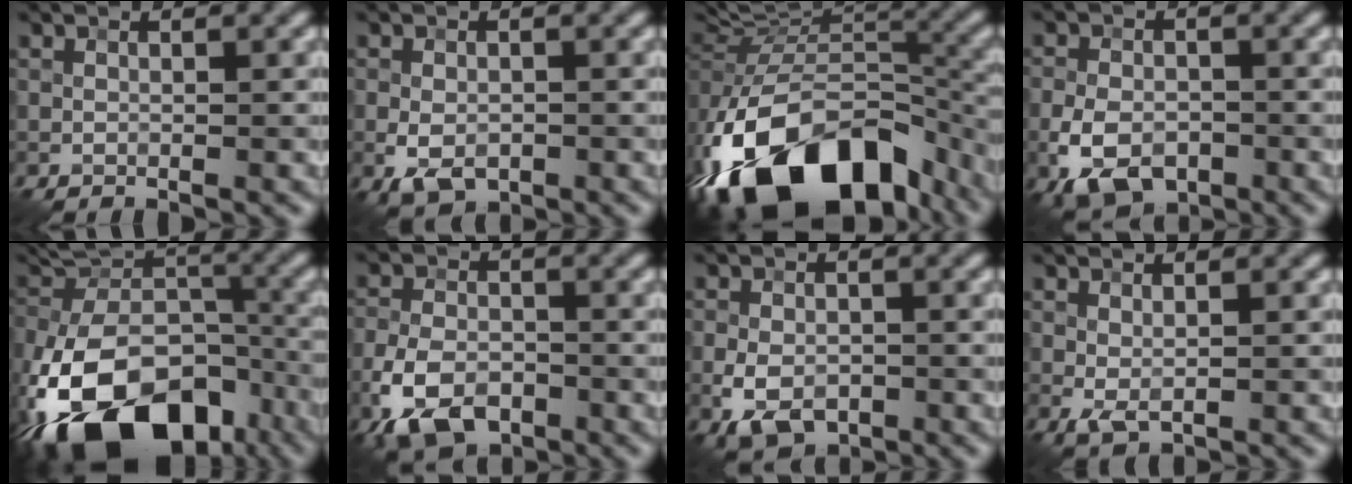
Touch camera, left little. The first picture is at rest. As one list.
[{"total": 3.5, "force": [-1.2, 2.3, 2.4], "torque": [-0.046, -0.007, -0.022]}, {"total": 16.9, "force": [-9.1, 9.5, 10.7], "torque": [-0.214, 0.003, -0.150]}, {"total": 6.4, "force": [-2.8, 4.0, 4.2], "torque": [-0.085, -0.010, -0.054]}, {"total": 19.0, "force": [-10.5, 10.8, 11.7], "torque": [-0.219, -0.030, -0.181]}, {"total": 7.0, "force": [-3.8, 3.9, 4.4], "torque": [-0.095, -0.007, -0.076]}, {"total": 4.9, "force": [-1.8, 3.1, 3.3], "torque": [-0.061, -0.009, -0.036]}, {"total": 1.6, "force": [-0.1, 0.9, 1.3], "torque": [-0.029, -0.003, 0.002]}]